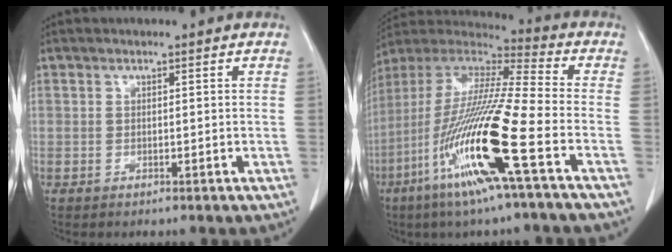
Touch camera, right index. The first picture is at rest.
{"total": 19.8, "force": [-7.9, -0.3, 18.2], "torque": [-0.388, -0.035, -0.161]}